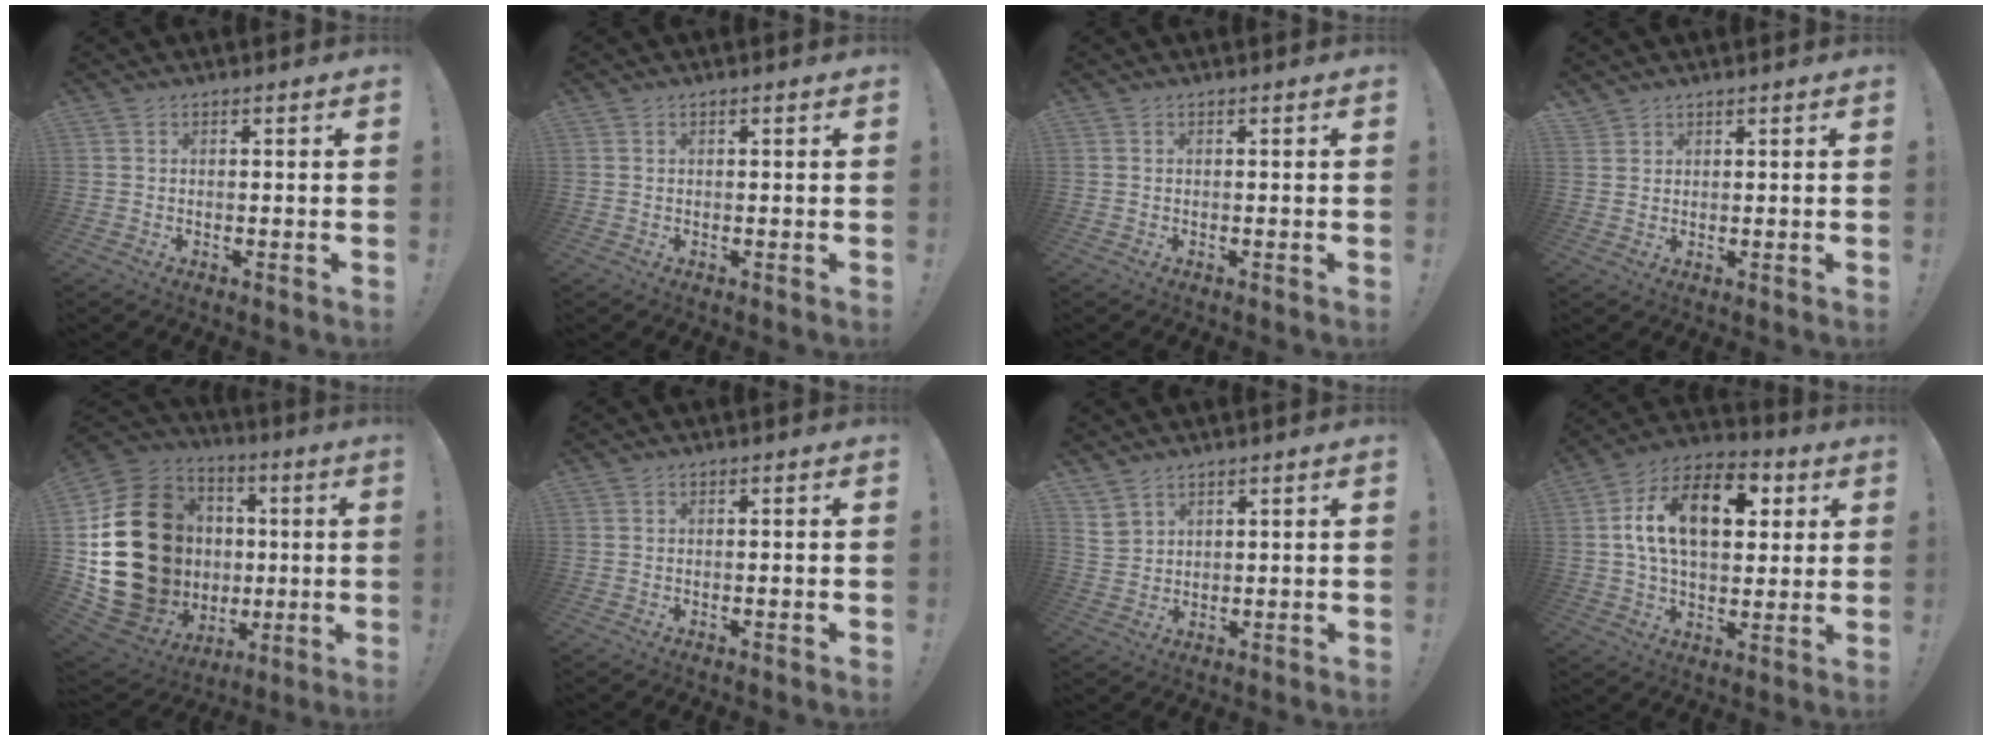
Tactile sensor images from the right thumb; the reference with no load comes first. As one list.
[{"total": 0.0}, {"total": 0.0}, {"total": 3.0, "force": [2.5, 1.6, -0.1], "torque": [0.011, -0.015, 0.045]}, {"total": 28.4, "force": [1.8, 23.3, 16.1], "torque": [-0.302, -0.007, 0.102]}, {"total": 0.8, "force": [-0.5, -0.5, 0.4], "torque": [-0.007, -0.002, -0.009]}, {"total": 4.1, "force": [3.3, 2.3, 0.5], "torque": [-0.005, -0.018, 0.063]}, {"total": 18.9, "force": [4.9, 11.1, 14.4], "torque": [-0.238, 0.001, 0.080]}]